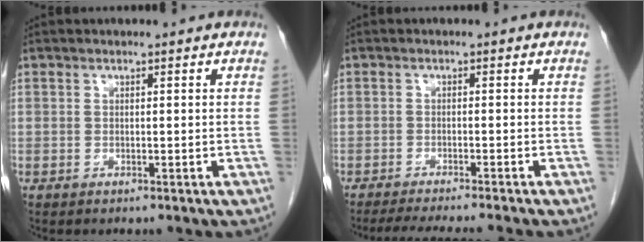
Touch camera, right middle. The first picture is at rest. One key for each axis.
{"total": 8.8, "fx": -7.8, "fy": -0.8, "fz": 4.0, "tx": -0.042, "ty": -0.016, "tz": -0.116}